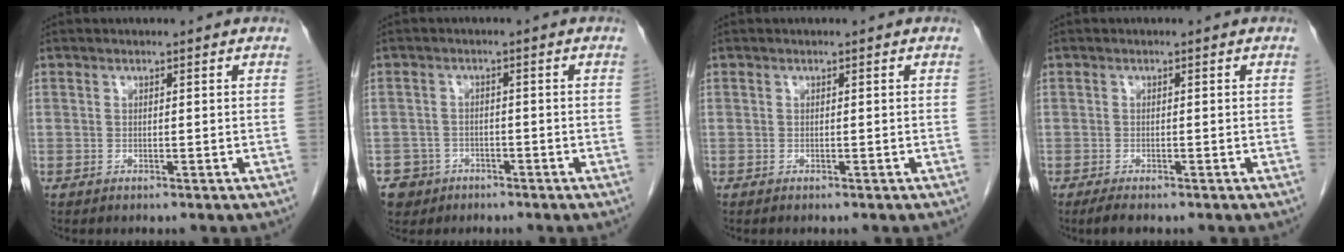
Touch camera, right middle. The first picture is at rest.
{"total": 4.3, "force": [-2.5, 3.5, 0.0], "torque": [0.001, 0.011, -0.041]}
{"total": 0.9, "force": [-0.8, 0.1, 0.5], "torque": [-0.010, -0.001, -0.006]}
{"total": 2.4, "force": [-1.8, 0.5, 1.5], "torque": [-0.027, -0.006, -0.025]}